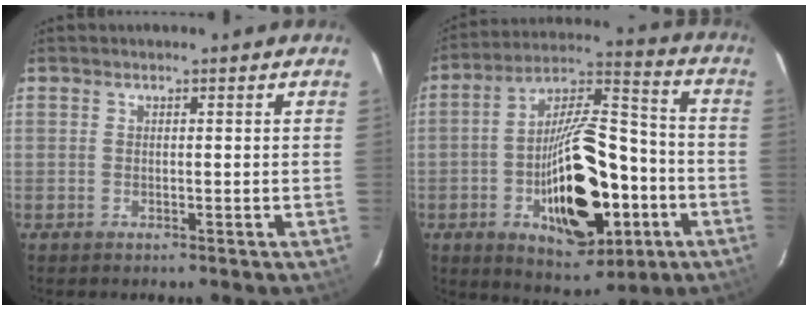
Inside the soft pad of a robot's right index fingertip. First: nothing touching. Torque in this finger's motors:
{"motor_torque": [2.01, -0.14, 1.06, 0.21]}